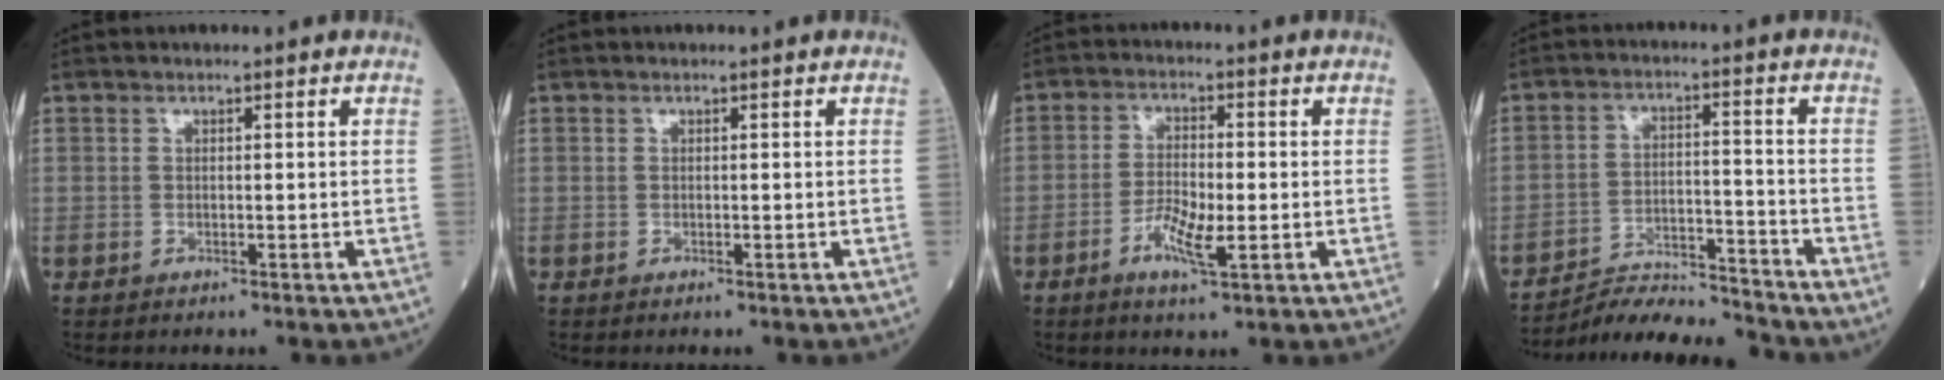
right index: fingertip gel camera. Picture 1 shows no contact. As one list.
[{"total": 0.0}, {"total": 5.7, "force": [-1.9, 1.2, 5.2], "torque": [-0.099, -0.003, -0.035]}, {"total": 9.7, "force": [-9.6, -0.7, 0.8], "torque": [-0.013, 0.011, -0.171]}]